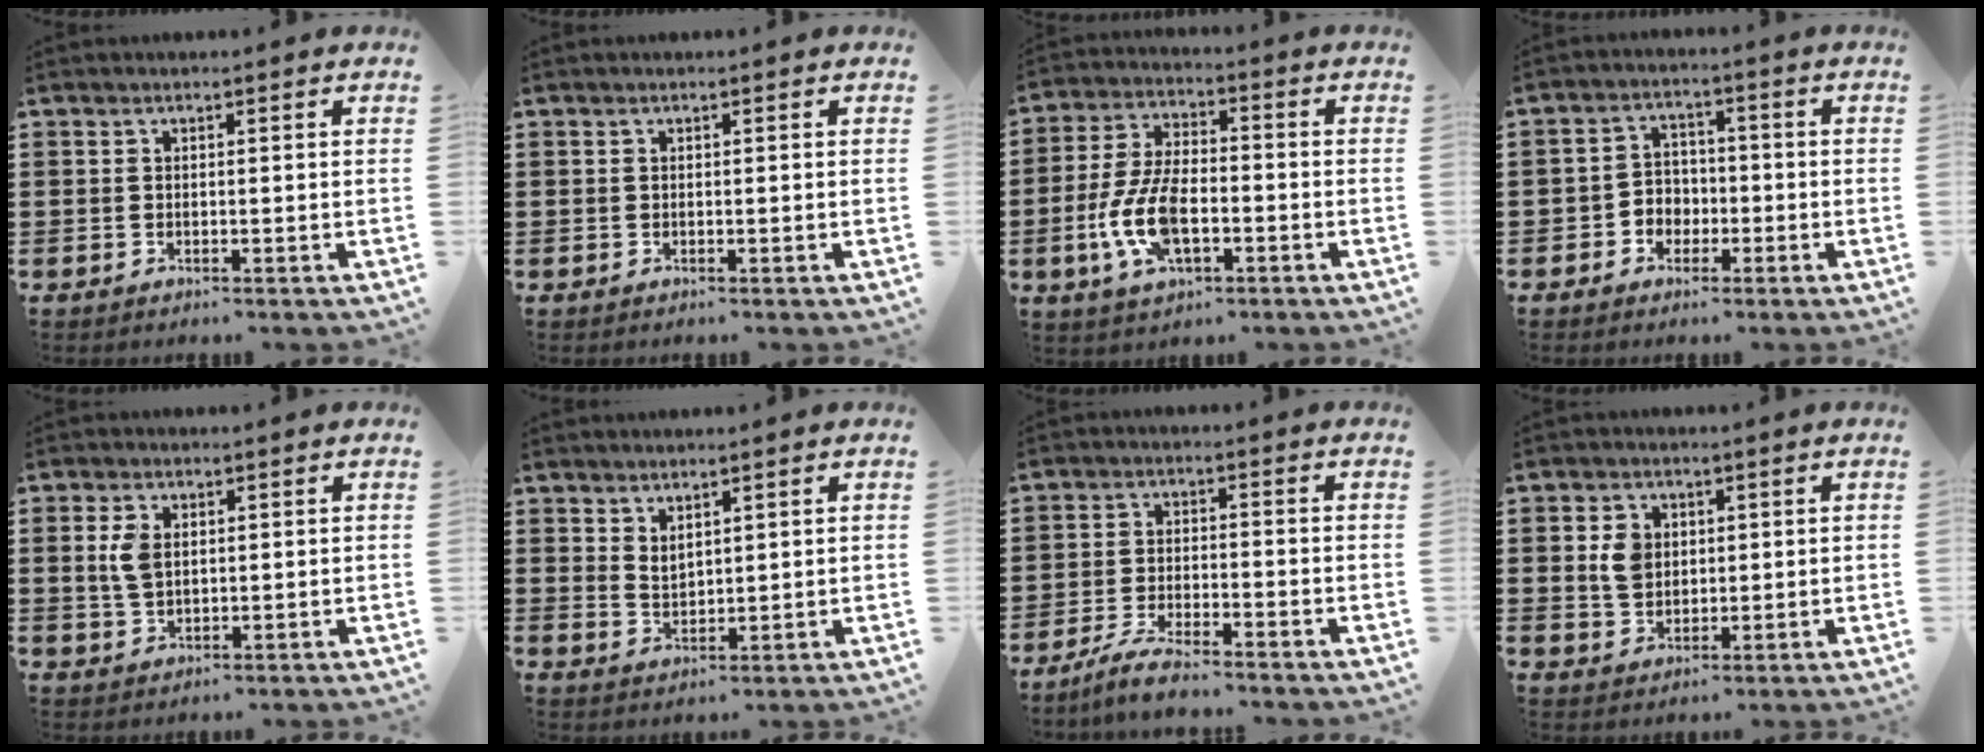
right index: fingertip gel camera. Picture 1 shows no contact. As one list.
[{"total": 0.0}, {"total": 9.9, "force": [-2.8, 4.8, 8.2], "torque": [-0.199, -0.007, -0.058]}, {"total": 3.5, "force": [-1.7, 3.0, 0.8], "torque": [-0.026, 0.008, -0.037]}, {"total": 4.1, "force": [0.9, 2.5, 3.2], "torque": [-0.076, 0.007, 0.013]}, {"total": 2.3, "force": [2.0, 1.0, 0.5], "torque": [-0.014, 0.004, 0.040]}, {"total": 4.2, "force": [-3.9, -0.1, 1.5], "torque": [-0.041, -0.006, -0.079]}, {"total": 4.3, "force": [0.9, 3.4, 2.5], "torque": [-0.059, 0.013, 0.015]}]